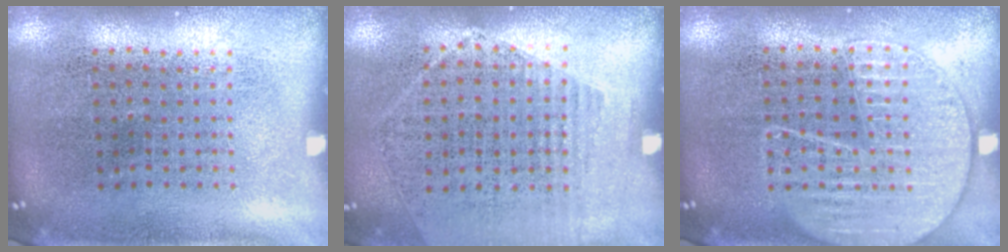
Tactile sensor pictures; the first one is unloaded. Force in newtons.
{"total": 1.3, "press": 1.0, "slide": 0.8}
{"total": 1.4, "press": 1.4, "slide": 0.2}